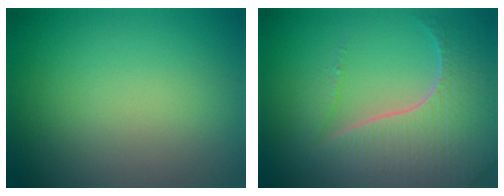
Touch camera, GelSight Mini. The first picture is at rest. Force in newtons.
{"total": 7.4, "press": 5.5, "slide": 5.0}